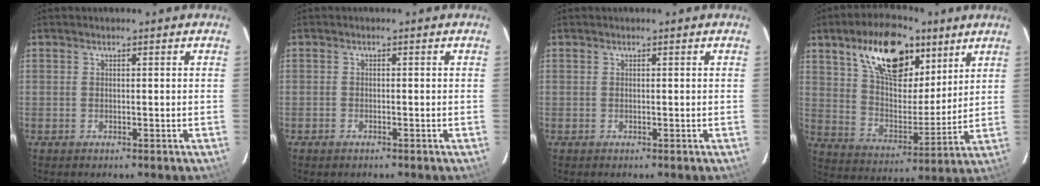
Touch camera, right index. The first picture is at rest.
{"total": 0.9, "force": [-0.8, 0.4, 0.3], "torque": [-0.009, 0.001, -0.016]}
{"total": 0.0}
{"total": 20.1, "force": [11.2, 10.0, 13.4], "torque": [-0.233, 0.028, 0.200]}